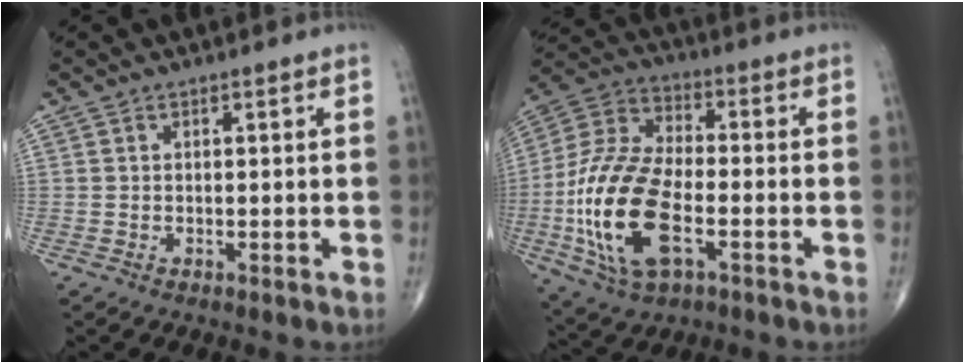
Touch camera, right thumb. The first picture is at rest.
{"total": 20.6, "force": [-5.3, 10.1, 17.2], "torque": [-0.363, 0.015, -0.095]}